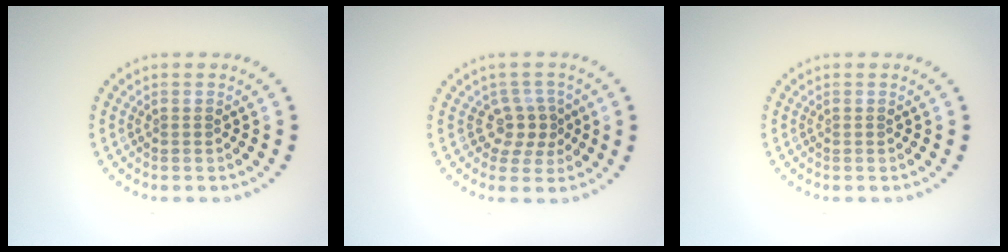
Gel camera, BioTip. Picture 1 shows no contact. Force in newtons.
{"total": 2.5, "press": 1.9, "slide": 1.6}
{"total": 0.0}